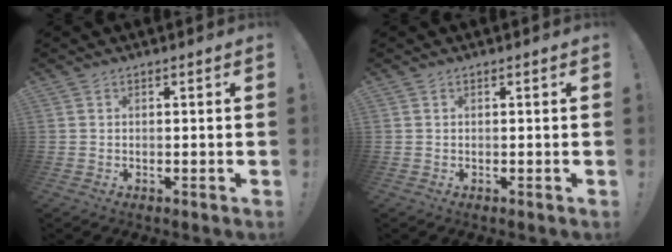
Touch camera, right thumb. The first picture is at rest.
{"total": 0.0}